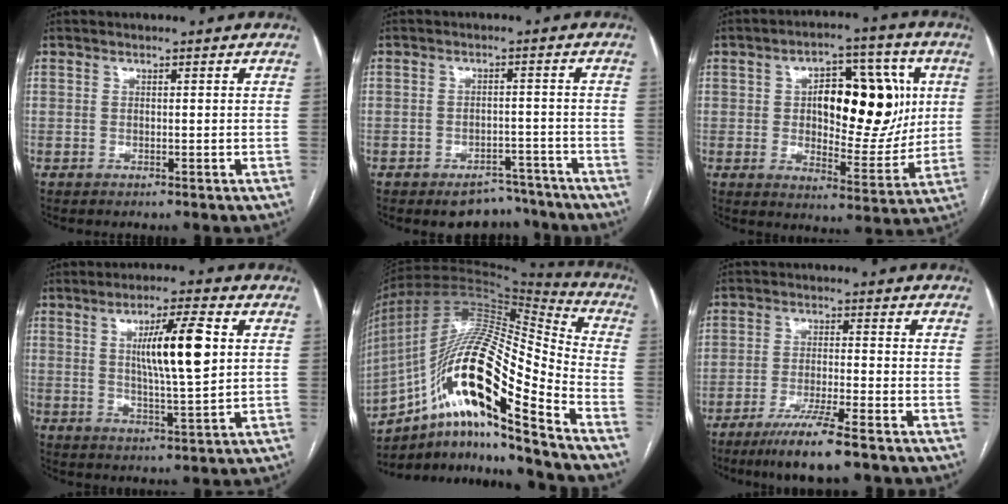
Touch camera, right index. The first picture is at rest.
{"total": 6.1, "force": [-5.3, 2.8, 1.0], "torque": [0.008, 0.011, -0.074]}
{"total": 16.9, "force": [2.9, 7.5, 14.8], "torque": [-0.208, 0.027, 0.052]}
{"total": 10.5, "force": [2.3, 1.0, 10.2], "torque": [-0.171, 0.000, 0.040]}
{"total": 23.7, "force": [-12.6, 3.4, 19.8], "torque": [-0.374, 0.008, -0.220]}
{"total": 8.5, "force": [-5.9, 0.0, 6.0], "torque": [-0.107, -0.022, -0.103]}